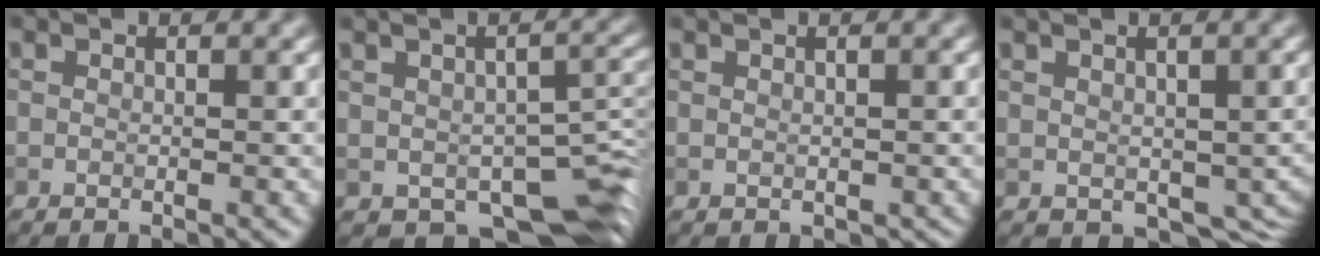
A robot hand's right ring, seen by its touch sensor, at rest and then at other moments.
{"total": 8.4, "force": [-4.6, 4.1, 5.7], "torque": [-0.090, -0.025, -0.035]}
{"total": 0.0}
{"total": 3.5, "force": [-0.6, 2.3, 2.5], "torque": [-0.055, -0.018, 0.032]}